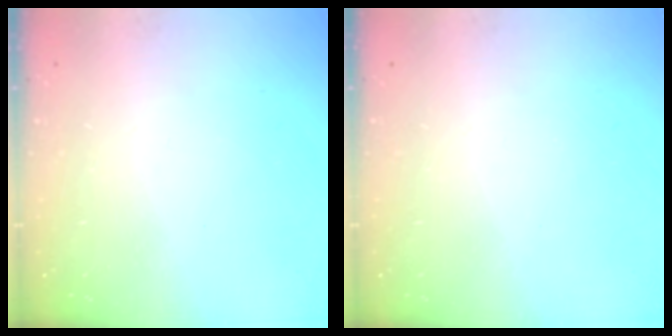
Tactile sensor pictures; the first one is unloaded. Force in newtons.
{"total": 0.0}